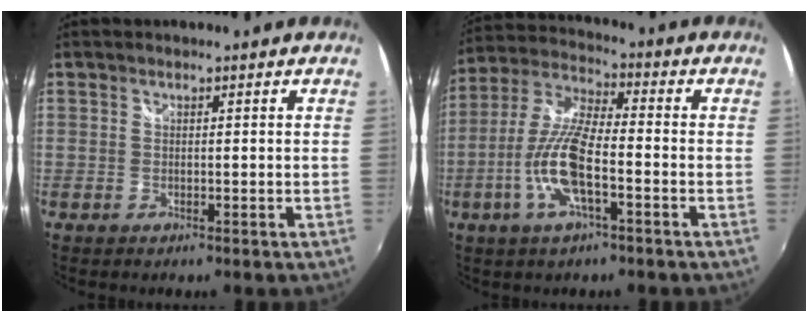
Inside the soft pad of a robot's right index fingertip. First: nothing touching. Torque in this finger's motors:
{"motor_torque": [1.65, -0.49, 0.81, 0.15]}